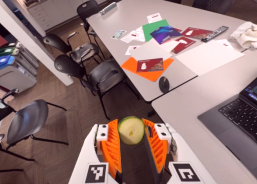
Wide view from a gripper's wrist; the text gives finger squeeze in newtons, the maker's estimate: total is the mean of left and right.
{"total": 11.7, "left": 11.7, "right": 11.7}